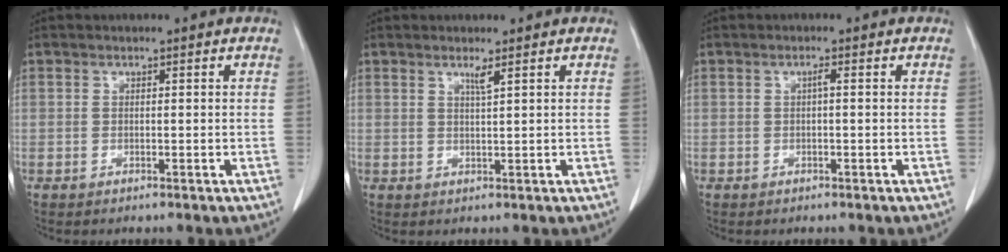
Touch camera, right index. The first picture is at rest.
{"total": 1.4, "force": [0.9, -0.3, 1.1], "torque": [-0.022, -0.007, 0.018]}
{"total": 0.8, "force": [0.1, 0.1, 0.8], "torque": [-0.014, 0.001, 0.000]}